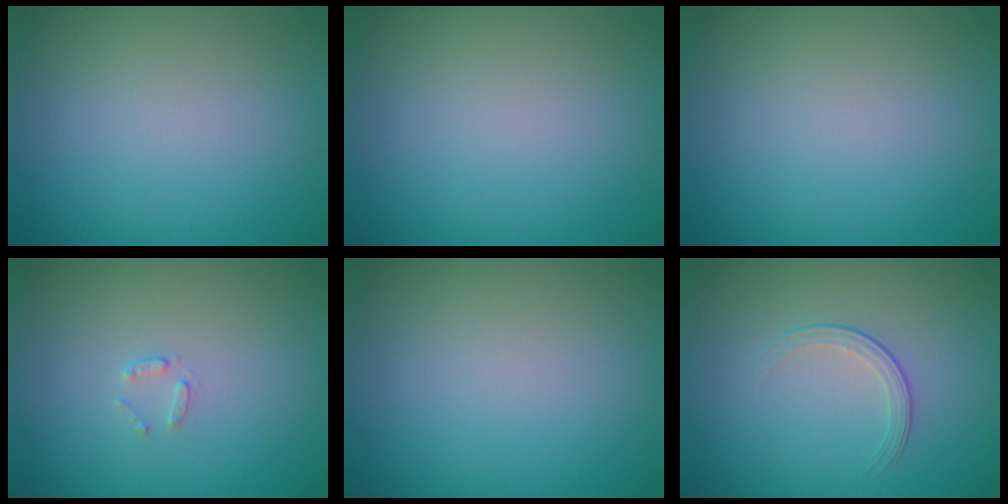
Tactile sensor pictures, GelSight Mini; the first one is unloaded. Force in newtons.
{"total": 0.0}
{"total": 0.0}
{"total": 0.7, "press": 0.4, "slide": 0.6}
{"total": 0.0}
{"total": 1.7, "press": 0.9, "slide": 1.4}